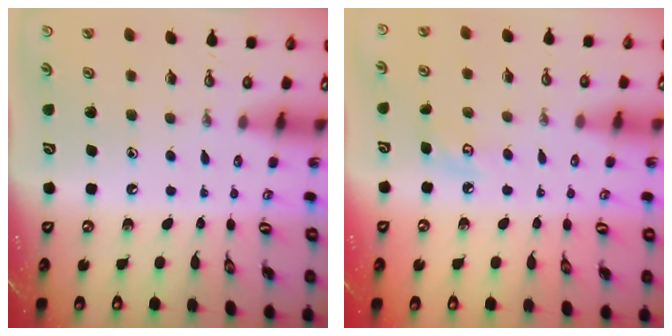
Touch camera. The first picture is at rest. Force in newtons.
{"total": 5.5, "press": 5.5, "slide": 0.6}